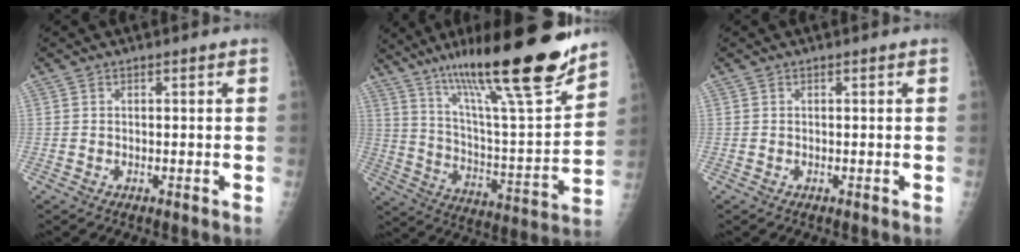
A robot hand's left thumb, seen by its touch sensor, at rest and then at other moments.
{"total": 25.5, "force": [18.4, 3.2, 17.4], "torque": [-0.259, -0.074, 0.307]}
{"total": 0.0}